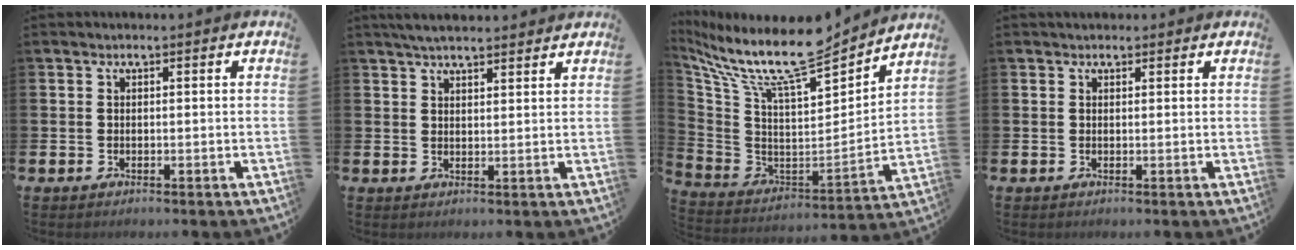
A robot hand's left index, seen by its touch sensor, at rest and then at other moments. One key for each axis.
{"total": 3.7, "fx": 3.5, "fy": 0.6, "fz": 0.9, "tx": -0.024, "ty": -0.010, "tz": 0.064}
{"total": 12.8, "fx": 10.7, "fy": 2.2, "fz": 6.6, "tx": -0.162, "ty": -0.078, "tz": 0.180}
{"total": 1.3, "fx": 1.1, "fy": 0.7, "fz": 0.2, "tx": 0.012, "ty": 0.001, "tz": 0.016}